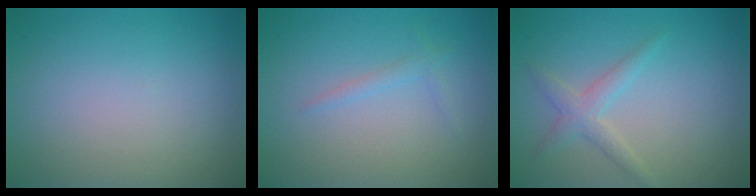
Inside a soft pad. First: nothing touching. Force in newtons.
{"total": 0.9, "press": 0.9, "slide": 0.1}
{"total": 2.1, "press": 2.1, "slide": 0.1}